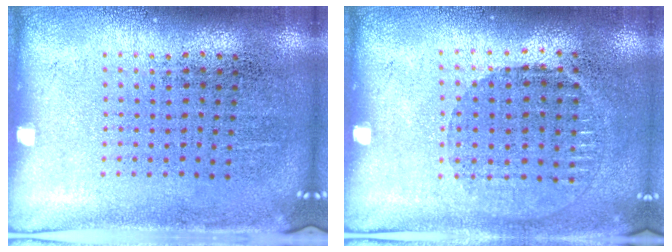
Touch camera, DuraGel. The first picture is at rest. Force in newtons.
{"total": 1.0, "press": 0.9, "slide": 0.4}